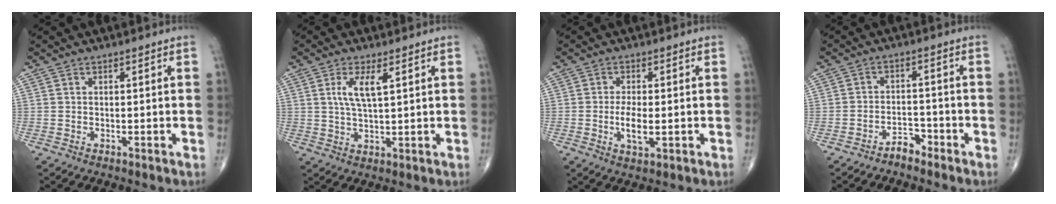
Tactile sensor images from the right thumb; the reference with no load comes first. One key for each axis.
{"total": 5.2, "fx": 1.8, "fy": 1.4, "fz": 4.7, "tx": -0.100, "ty": -0.008, "tz": 0.041}
{"total": 4.6, "fx": -0.7, "fy": 1.8, "fz": 4.2, "tx": -0.083, "ty": -0.008, "tz": -0.013}
{"total": 3.0, "fx": -2.7, "fy": 1.2, "fz": 0.9, "tx": -0.008, "ty": 0.021, "tz": -0.047}